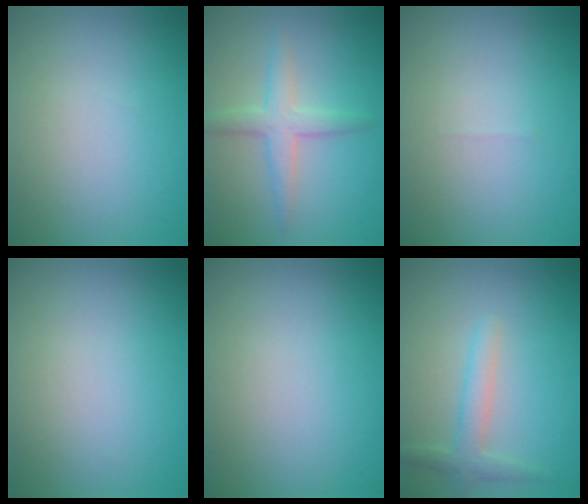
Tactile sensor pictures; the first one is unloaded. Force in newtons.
{"total": 2.9, "press": 2.9, "slide": 0.1}
{"total": 0.0}
{"total": 0.0}
{"total": 0.0}
{"total": 2.4, "press": 2.4, "slide": 0.1}